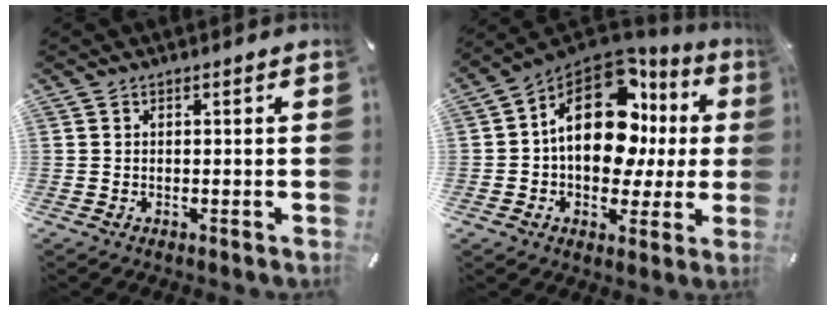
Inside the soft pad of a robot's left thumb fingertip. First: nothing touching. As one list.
[{"total": 19.7, "force": [5.0, 12.5, 14.4], "torque": [-0.242, -0.023, 0.085]}]